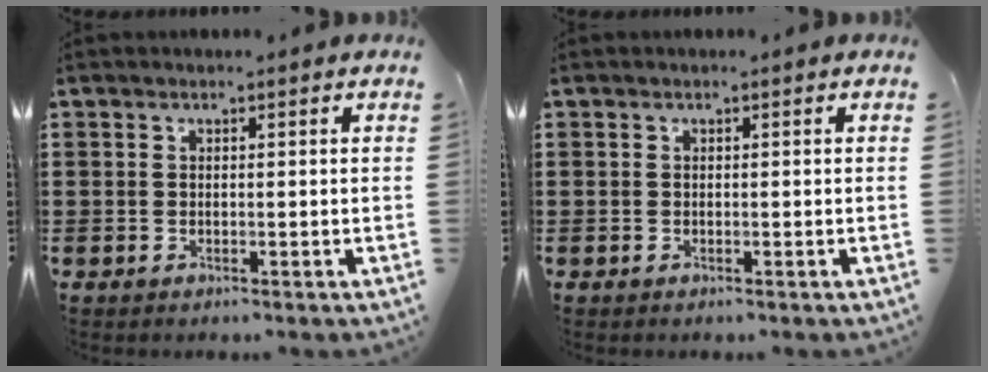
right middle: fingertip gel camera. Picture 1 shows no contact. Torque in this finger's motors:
{"motor_torque": [-0.01, 0.02, 0.00, -0.01]}